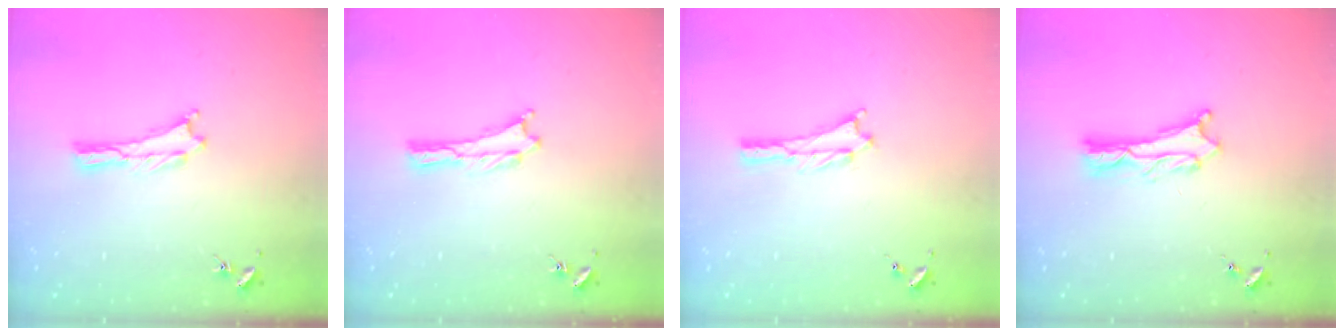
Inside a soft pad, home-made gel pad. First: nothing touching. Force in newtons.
{"total": 0.0}
{"total": 0.9, "press": 0.9, "slide": 0.2}
{"total": 1.8, "press": 1.8, "slide": 0.2}